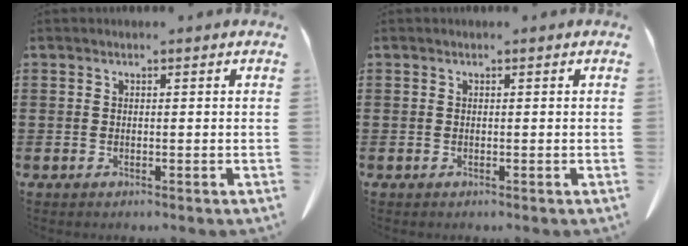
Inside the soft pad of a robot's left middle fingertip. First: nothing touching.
{"total": 0.0}